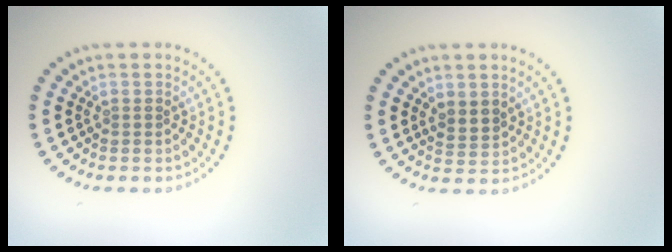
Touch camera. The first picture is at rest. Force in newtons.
{"total": 1.6, "press": 1.4, "slide": 0.8}